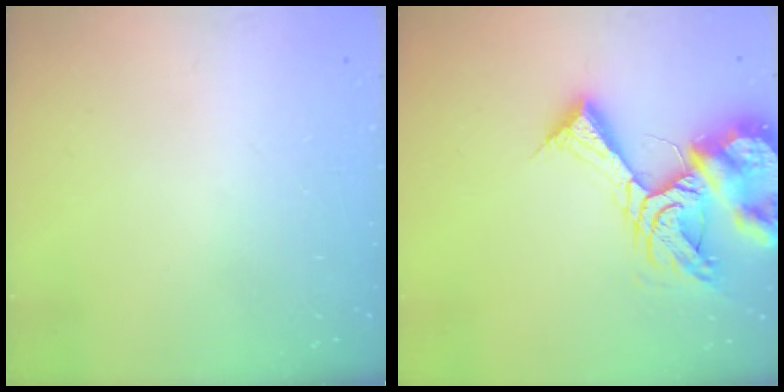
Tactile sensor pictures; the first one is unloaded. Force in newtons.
{"total": 18.4, "press": 18.3, "slide": 2.0}